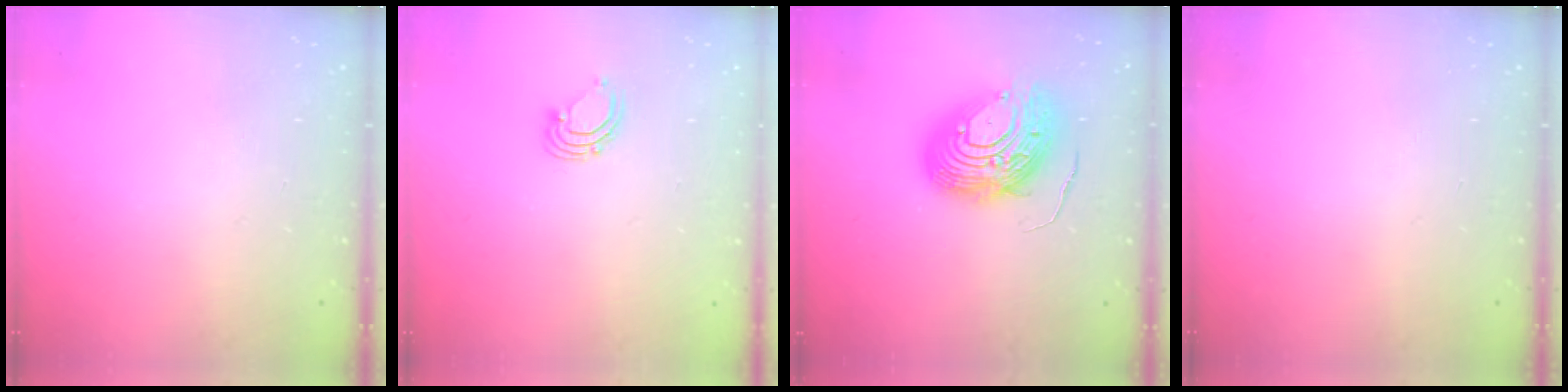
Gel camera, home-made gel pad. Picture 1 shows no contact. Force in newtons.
{"total": 2.9, "press": 2.9, "slide": 0.2}
{"total": 13.4, "press": 13.4, "slide": 1.2}
{"total": 0.0}